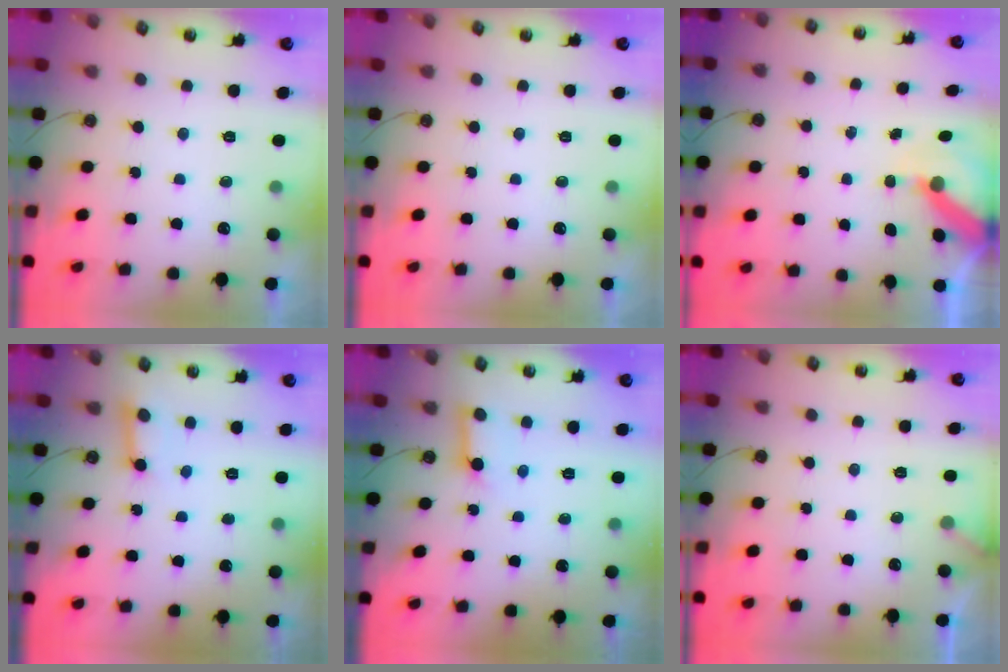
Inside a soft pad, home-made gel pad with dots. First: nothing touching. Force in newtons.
{"total": 0.0}
{"total": 8.0, "press": 7.9, "slide": 1.0}
{"total": 4.5, "press": 4.4, "slide": 0.4}
{"total": 6.0, "press": 5.9, "slide": 0.6}
{"total": 2.4, "press": 2.4, "slide": 0.1}